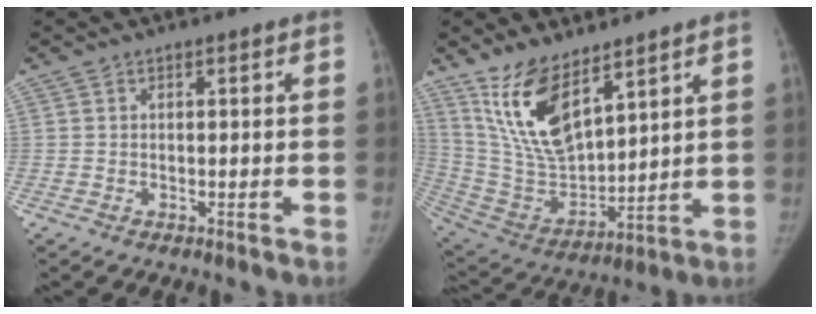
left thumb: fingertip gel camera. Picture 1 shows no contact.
{"total": 15.4, "force": [9.8, 6.3, 10.1], "torque": [-0.168, -0.055, 0.212]}